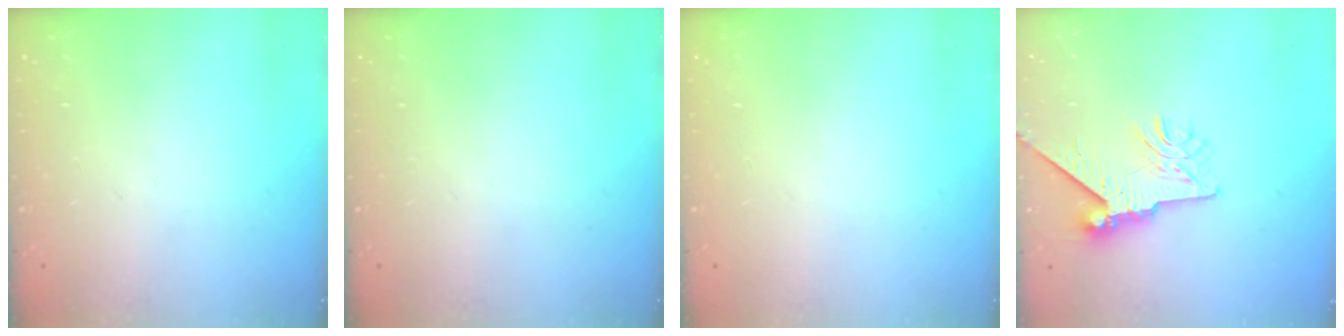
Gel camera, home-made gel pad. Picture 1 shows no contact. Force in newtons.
{"total": 0.0}
{"total": 0.0}
{"total": 11.5, "press": 11.4, "slide": 1.2}